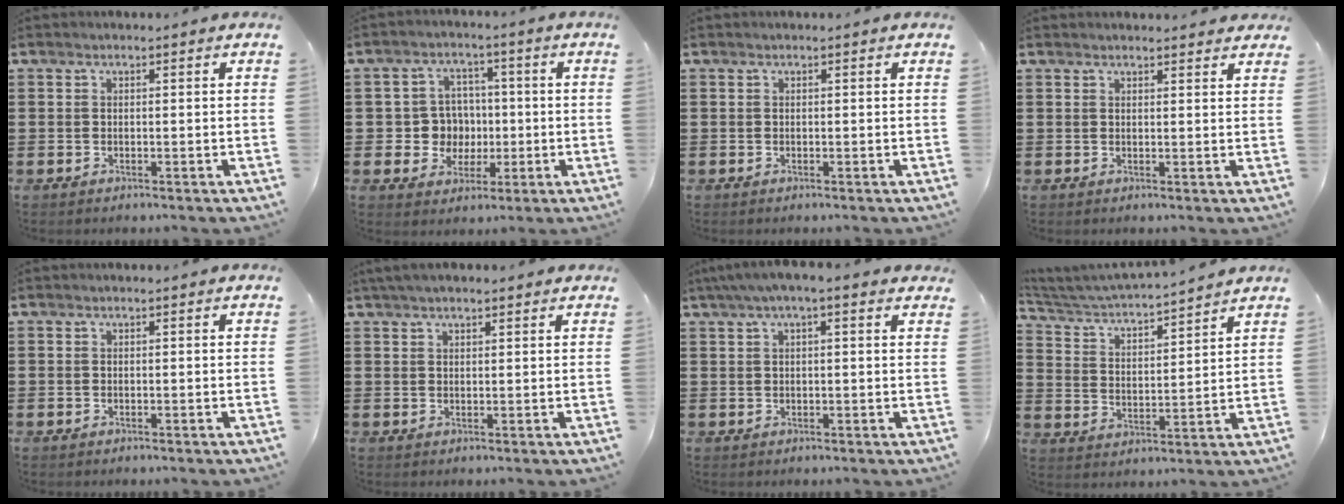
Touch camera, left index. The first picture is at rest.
{"total": 6.3, "force": [0.1, 6.1, 1.6], "torque": [-0.048, 0.013, 0.004]}
{"total": 0.0}
{"total": 1.6, "force": [1.6, 0.2, 0.2], "torque": [-0.007, 0.002, 0.031]}
{"total": 0.0}
{"total": 2.2, "force": [1.8, 0.6, 1.1], "torque": [-0.024, 0.005, 0.033]}
{"total": 3.0, "force": [1.6, 0.5, 2.4], "torque": [-0.050, 0.007, 0.028]}
{"total": 3.7, "force": [3.6, -0.1, 0.8], "torque": [-0.038, -0.033, 0.052]}